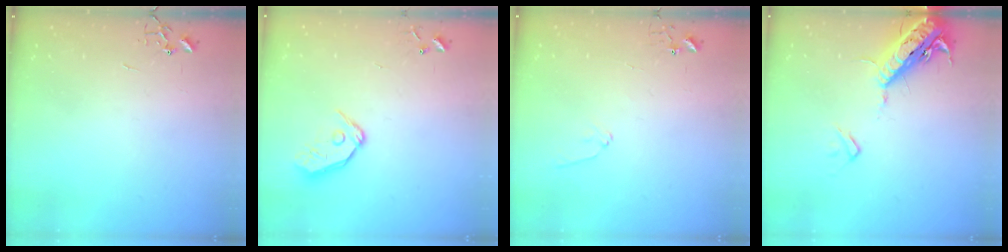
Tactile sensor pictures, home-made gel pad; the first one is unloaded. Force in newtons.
{"total": 9.8, "press": 9.7, "slide": 1.3}
{"total": 6.5, "press": 6.5, "slide": 0.6}
{"total": 18.4, "press": 18.0, "slide": 4.0}